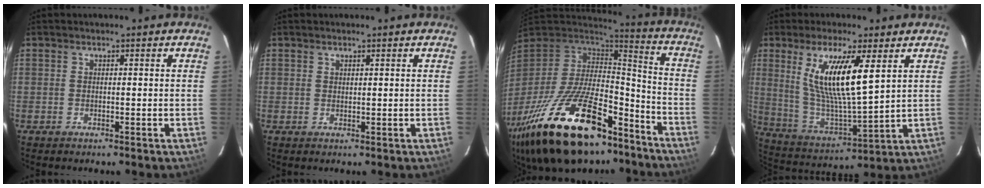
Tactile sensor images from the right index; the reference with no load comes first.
{"total": 0.7, "force": [0.6, 0.2, 0.3], "torque": [-0.005, 0.001, 0.011]}
{"total": 33.0, "force": [-20.7, 13.9, 21.6], "torque": [-0.420, -0.034, -0.318]}
{"total": 15.5, "force": [6.0, 2.8, 14.0], "torque": [-0.264, -0.012, 0.125]}